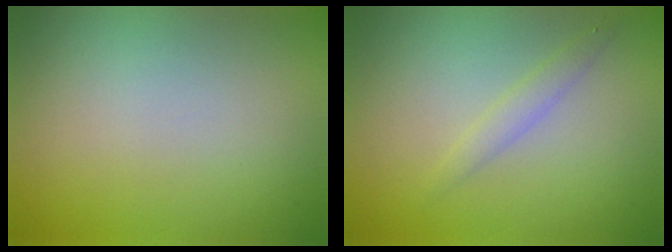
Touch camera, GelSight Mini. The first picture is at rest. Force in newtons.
{"total": 1.4, "press": 1.4, "slide": 0.0}